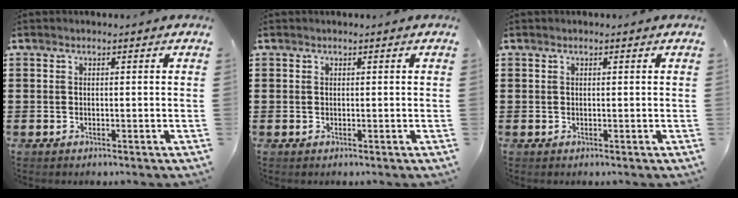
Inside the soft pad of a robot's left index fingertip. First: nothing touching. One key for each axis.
{"total": 0.0}
{"total": 0.0}